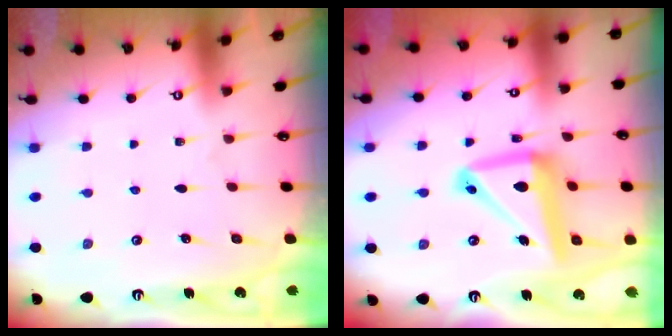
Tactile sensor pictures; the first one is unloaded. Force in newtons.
{"total": 14.8, "press": 14.6, "slide": 2.1}